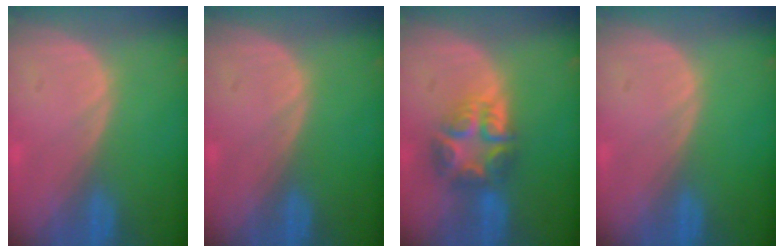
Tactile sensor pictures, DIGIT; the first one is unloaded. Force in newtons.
{"total": 0.0}
{"total": 7.7, "press": 6.7, "slide": 3.8}
{"total": 0.0}